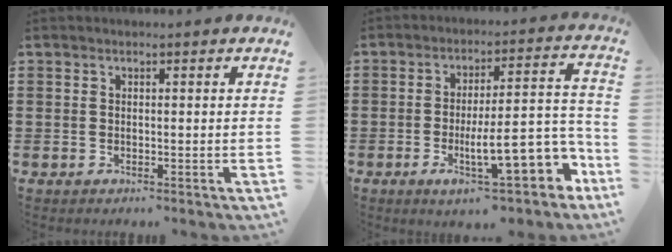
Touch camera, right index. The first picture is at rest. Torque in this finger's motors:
{"motor_torque": [0.54, -0.26, 0.40, 0.19]}